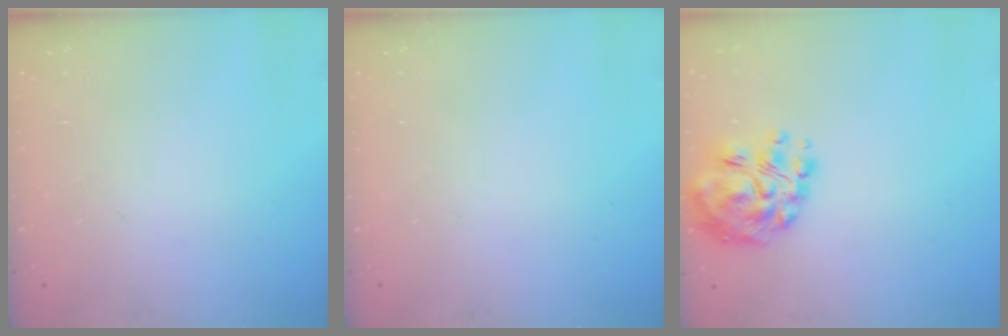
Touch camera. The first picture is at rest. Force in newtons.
{"total": 0.0}
{"total": 12.9, "press": 12.4, "slide": 3.6}